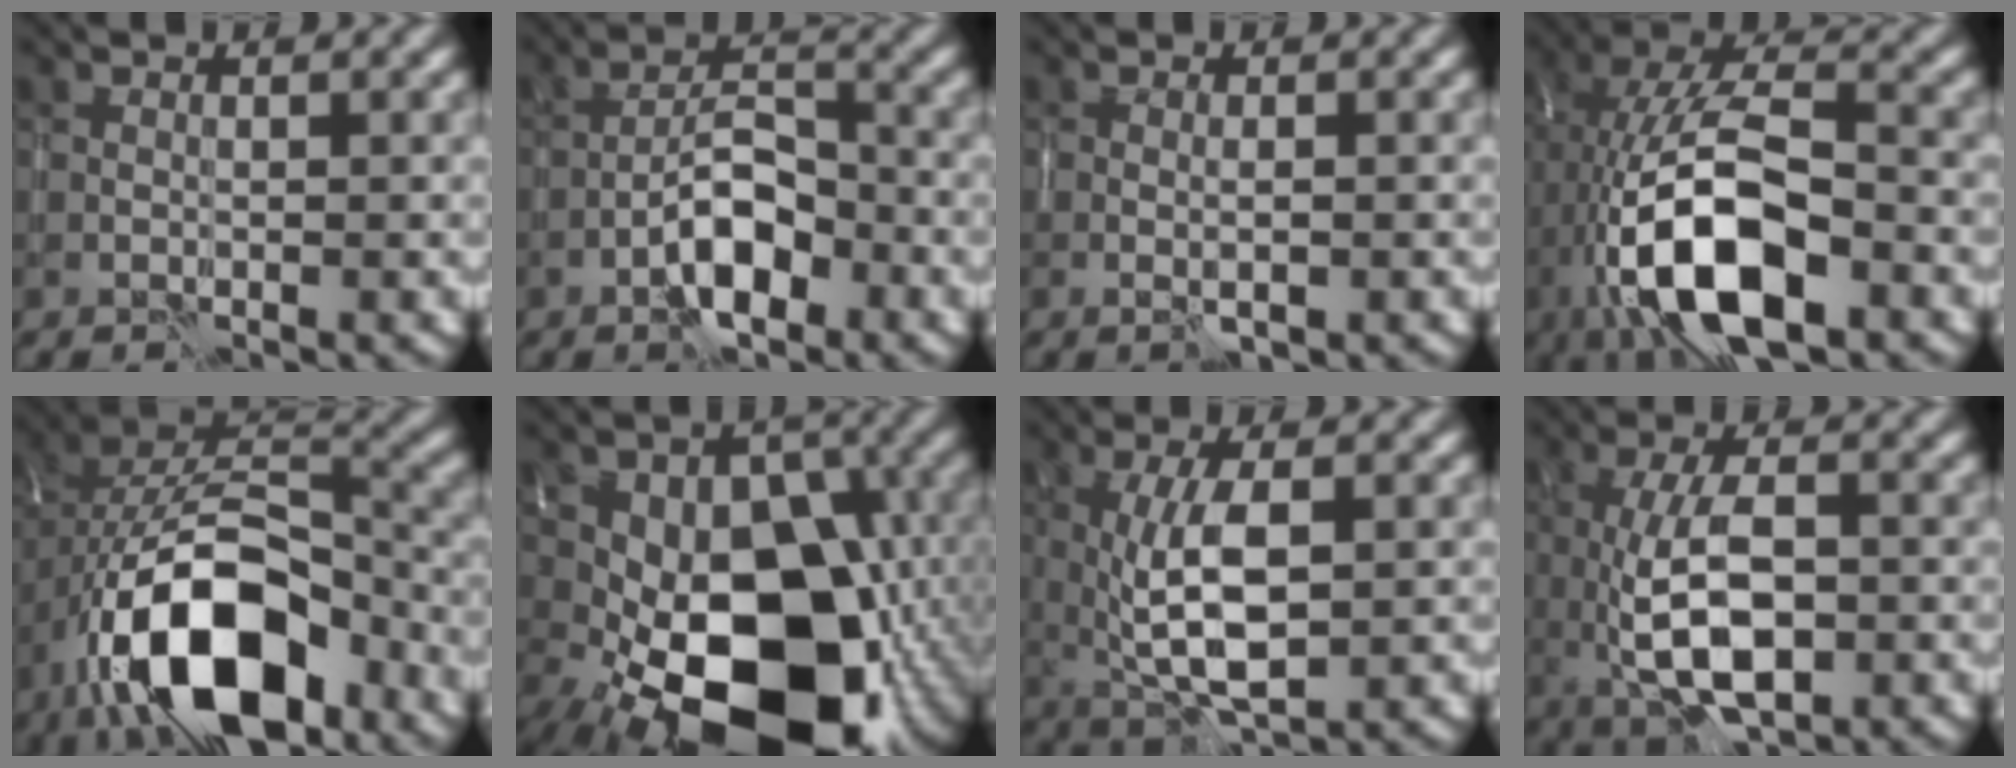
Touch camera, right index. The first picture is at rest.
{"total": 4.7, "force": [-2.6, 1.8, 3.5], "torque": [-0.054, 0.012, -0.048]}
{"total": 1.3, "force": [-0.3, 0.2, 1.2], "torque": [-0.022, -0.002, -0.004]}
{"total": 13.1, "force": [-4.0, 5.6, 11.1], "torque": [-0.202, 0.014, -0.078]}
{"total": 13.9, "force": [-6.8, 6.8, 10.1], "torque": [-0.176, -0.004, -0.120]}
{"total": 17.8, "force": [-5.6, 10.8, 13.0], "torque": [-0.158, 0.010, -0.095]}
{"total": 6.3, "force": [0.1, 2.3, 5.9], "torque": [-0.118, -0.006, 0.005]}
{"total": 7.6, "force": [-0.8, 3.2, 6.8], "torque": [-0.137, -0.004, -0.011]}